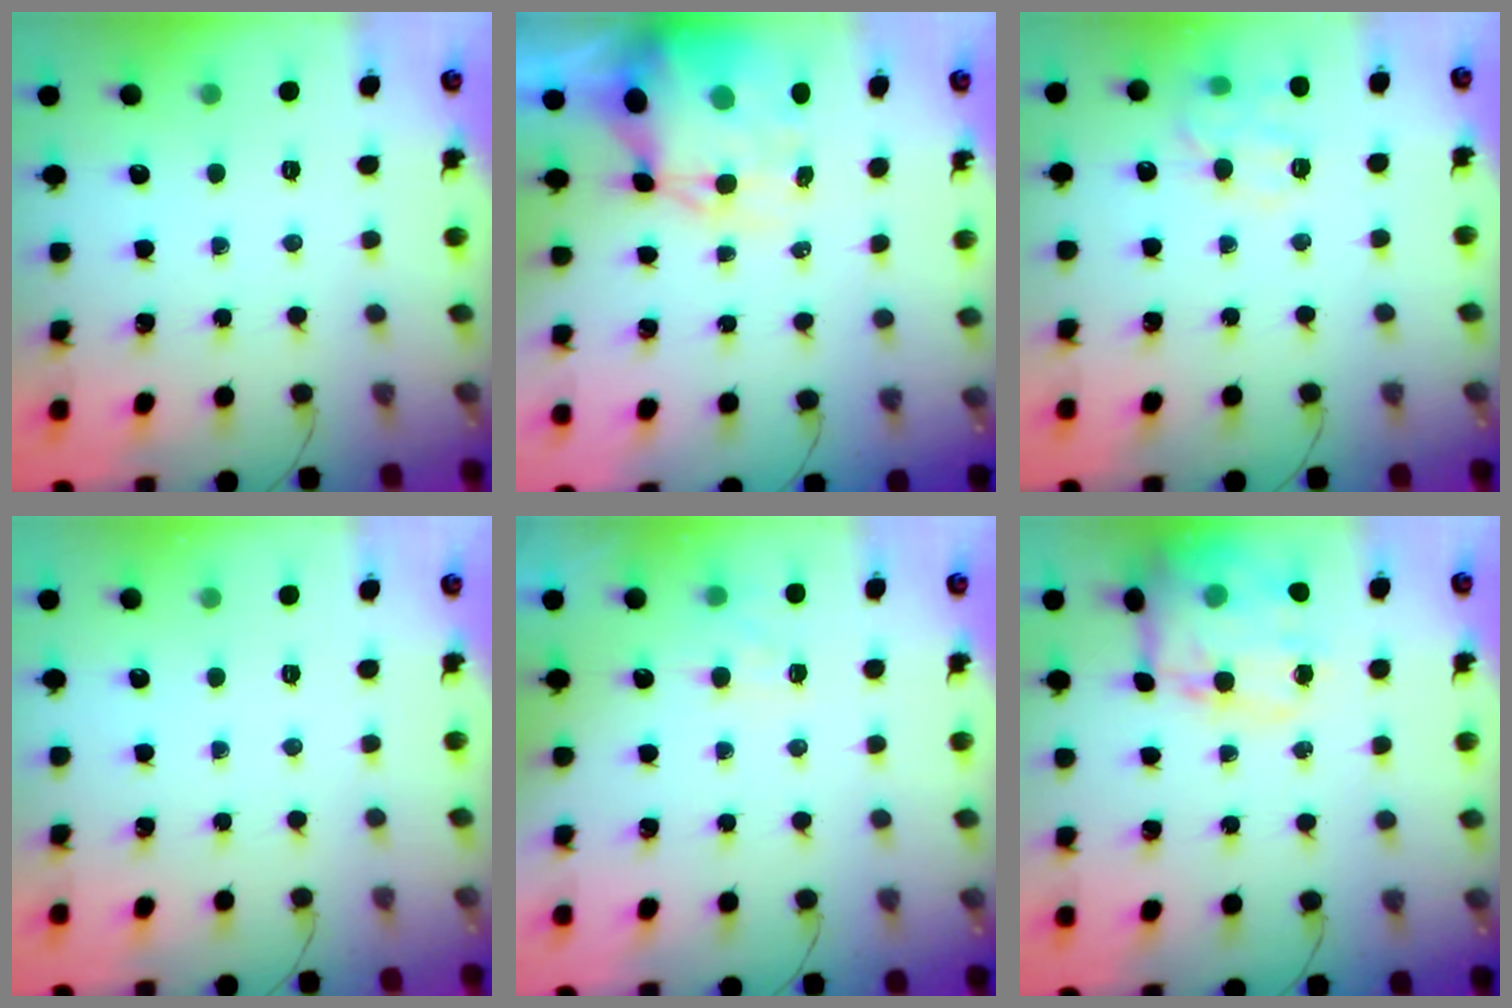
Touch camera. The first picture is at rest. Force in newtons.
{"total": 11.3, "press": 11.0, "slide": 2.9}
{"total": 10.9, "press": 10.8, "slide": 1.5}
{"total": 0.0}
{"total": 4.9, "press": 4.7, "slide": 1.6}
{"total": 16.6, "press": 16.3, "slide": 3.4}